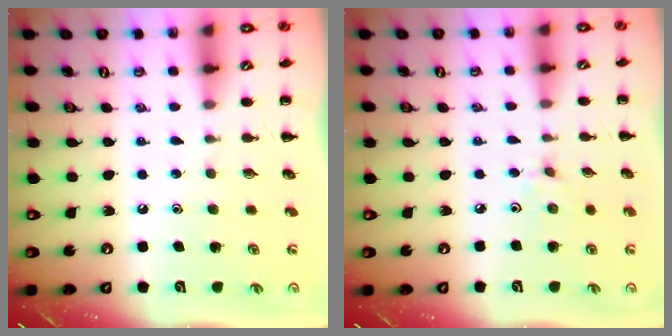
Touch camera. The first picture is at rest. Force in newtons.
{"total": 2.4, "press": 2.3, "slide": 0.8}